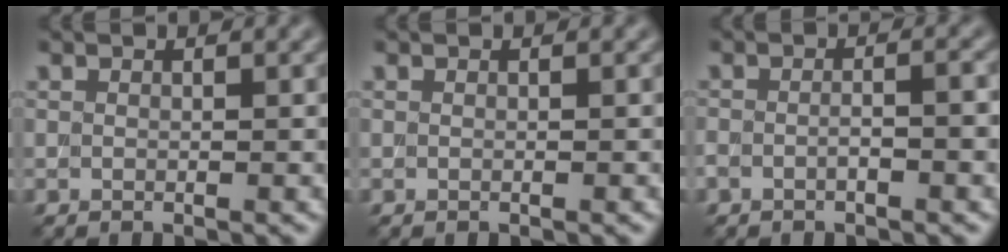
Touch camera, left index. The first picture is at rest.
{"total": 0.0}
{"total": 2.3, "force": [-0.8, 0.8, 2.0], "torque": [-0.016, 0.010, -0.021]}